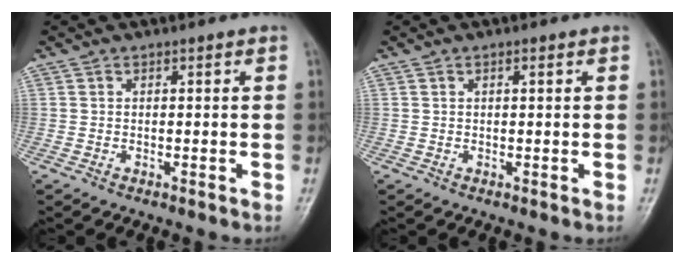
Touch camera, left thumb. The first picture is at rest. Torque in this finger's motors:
{"motor_torque": [-0.11, -0.05, -0.05, -0.04, -0.07]}